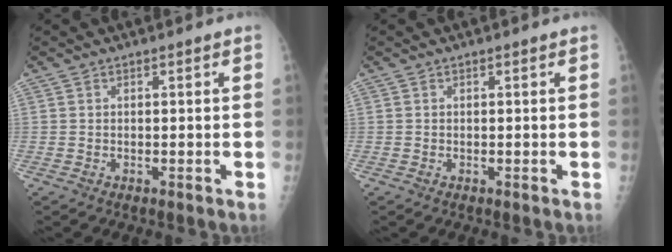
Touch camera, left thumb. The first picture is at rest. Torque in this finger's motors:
{"motor_torque": [-0.28, -0.06, -0.14, -0.06, 0.03]}